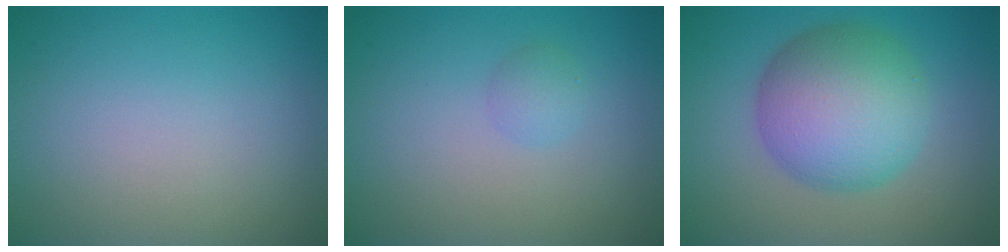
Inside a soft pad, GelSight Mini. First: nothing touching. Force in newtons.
{"total": 1.2, "press": 1.2, "slide": 0.1}
{"total": 8.7, "press": 8.7, "slide": 0.1}